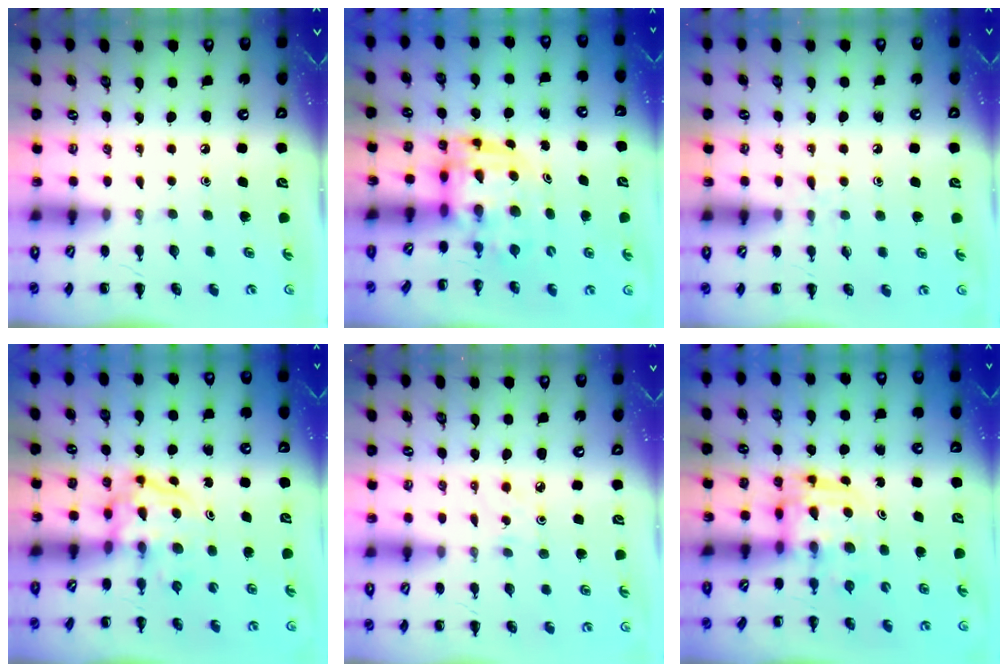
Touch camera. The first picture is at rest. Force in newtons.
{"total": 3.7, "press": 3.6, "slide": 0.7}
{"total": 4.5, "press": 4.1, "slide": 1.8}
{"total": 3.8, "press": 3.7, "slide": 0.4}
{"total": 2.1, "press": 2.0, "slide": 0.7}
{"total": 3.1, "press": 3.1, "slide": 0.3}